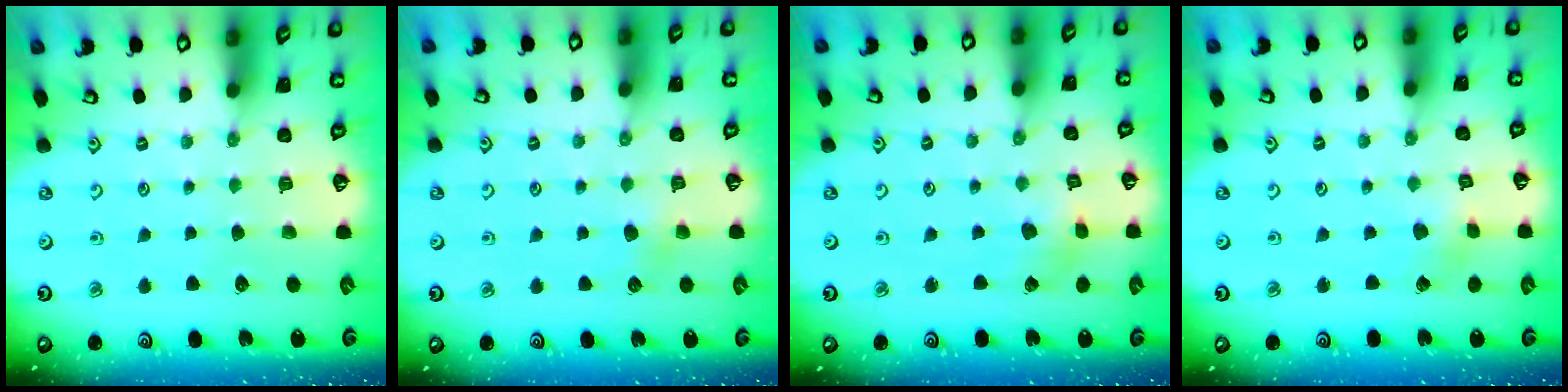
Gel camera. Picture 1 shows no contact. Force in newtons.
{"total": 2.9, "press": 2.9, "slide": 0.3}
{"total": 2.4, "press": 2.3, "slide": 0.5}
{"total": 2.4, "press": 2.4, "slide": 0.2}